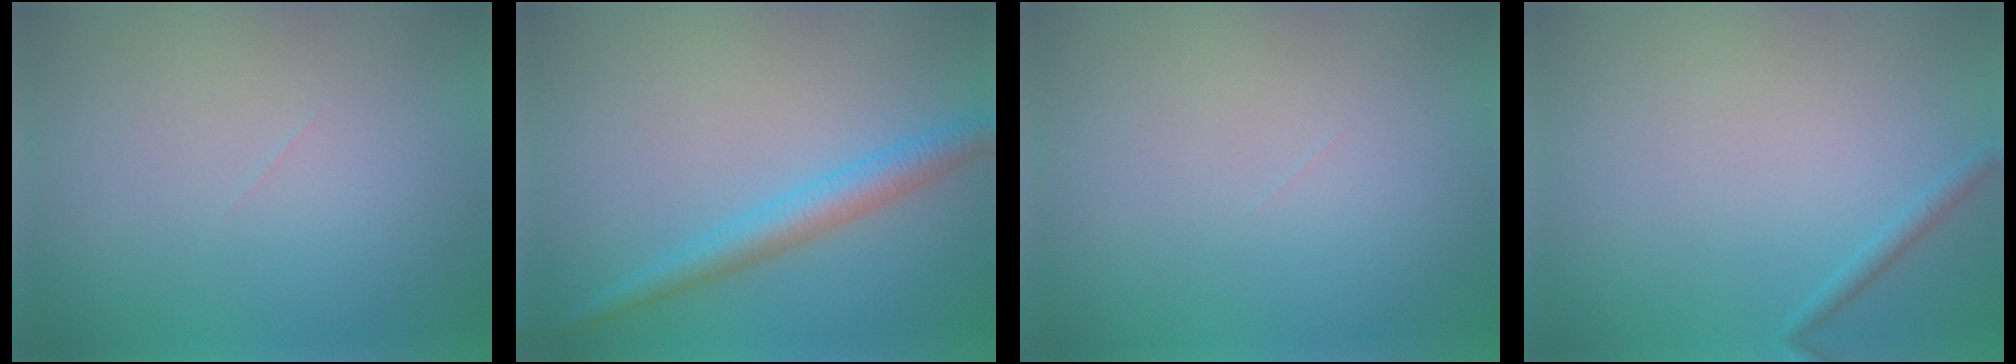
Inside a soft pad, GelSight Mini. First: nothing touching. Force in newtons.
{"total": 3.1, "press": 3.1, "slide": 0.1}
{"total": 0.0}
{"total": 0.9, "press": 0.9, "slide": 0.1}